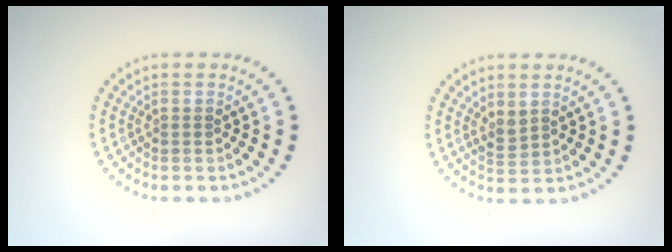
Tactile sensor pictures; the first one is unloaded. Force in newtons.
{"total": 1.4, "press": 1.3, "slide": 0.5}